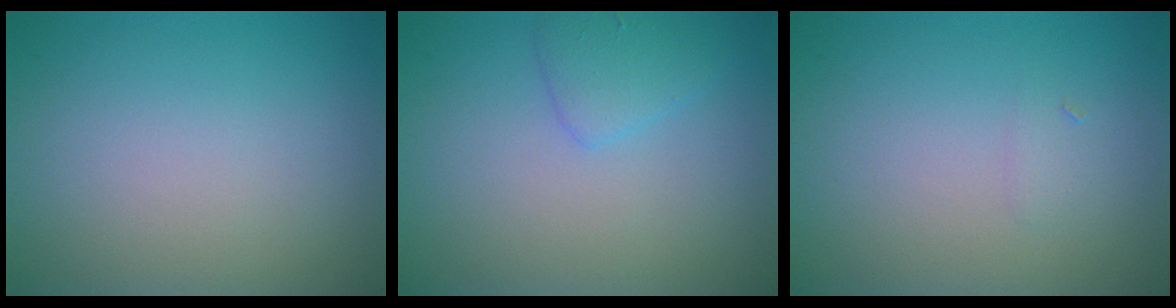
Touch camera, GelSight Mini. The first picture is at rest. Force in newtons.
{"total": 1.9, "press": 1.9, "slide": 0.1}
{"total": 0.6, "press": 0.6, "slide": 0.0}